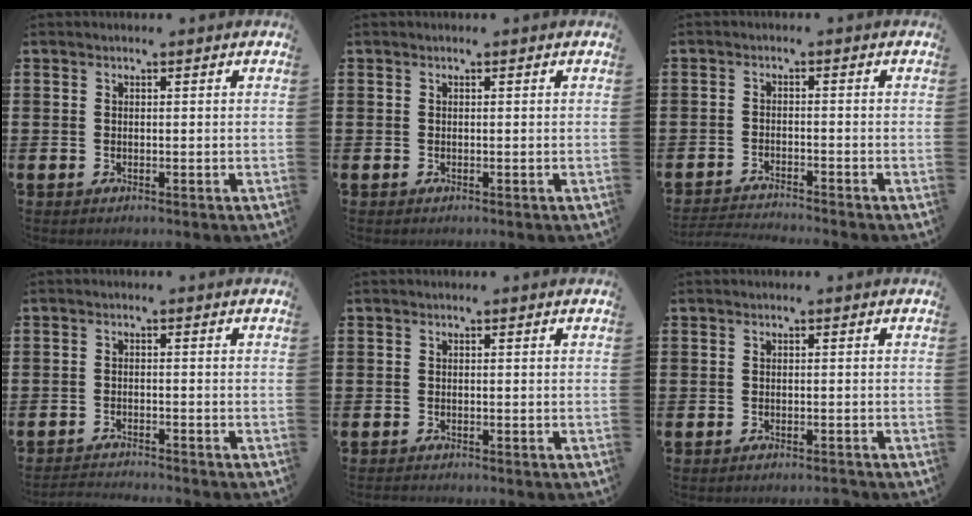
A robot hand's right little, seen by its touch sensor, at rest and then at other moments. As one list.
[{"total": 0.0}, {"total": 2.1, "force": [-2.1, -0.2, 0.2], "torque": [-0.004, 0.003, -0.043]}, {"total": 1.7, "force": [-1.7, -0.2, 0.0], "torque": [-0.002, 0.002, -0.035]}, {"total": 0.5, "force": [-0.5, 0.0, 0.0], "torque": [0.000, -0.003, -0.010]}, {"total": 0.8, "force": [-0.7, 0.0, 0.3], "torque": [-0.005, -0.003, -0.014]}]